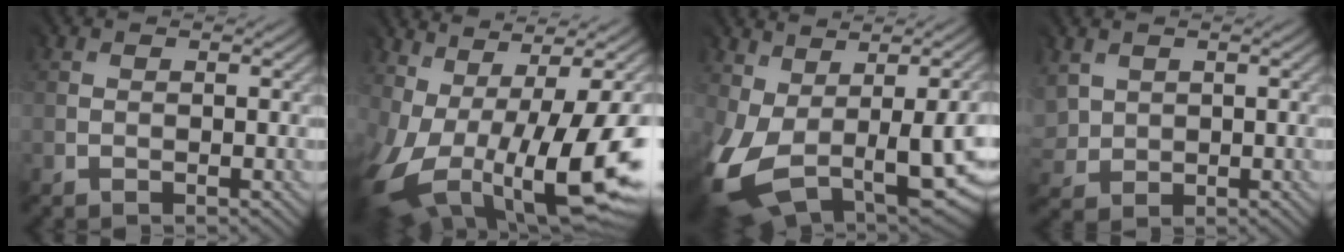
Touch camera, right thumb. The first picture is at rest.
{"total": 15.0, "force": [-2.3, 7.9, 12.6], "torque": [-0.252, -0.063, 0.018]}
{"total": 9.7, "force": [-2.1, 5.0, 8.1], "torque": [-0.221, -0.050, -0.012]}
{"total": 5.3, "force": [2.4, 4.2, 2.1], "torque": [-0.079, -0.008, 0.049]}